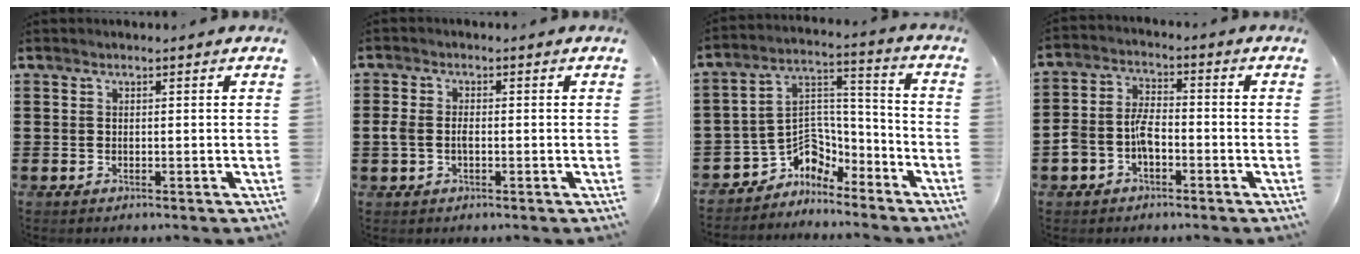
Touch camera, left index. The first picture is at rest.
{"total": 2.8, "force": [-0.4, 1.6, 2.2], "torque": [-0.059, -0.003, -0.012]}
{"total": 6.1, "force": [-4.4, 4.0, 1.0], "torque": [-0.035, -0.001, -0.087]}
{"total": 5.3, "force": [-2.5, 3.2, 3.4], "torque": [-0.090, 0.006, -0.053]}